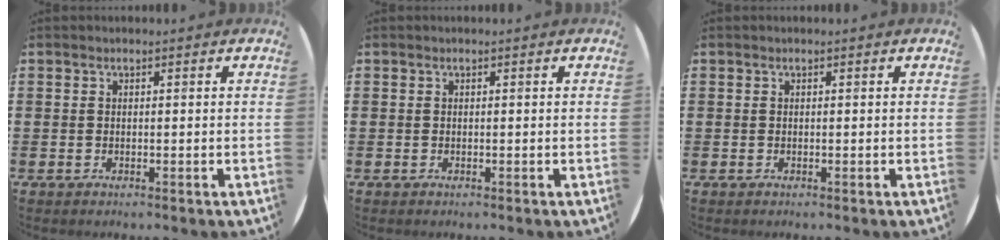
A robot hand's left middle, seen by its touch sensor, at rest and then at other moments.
{"total": 0.0}
{"total": 0.0}